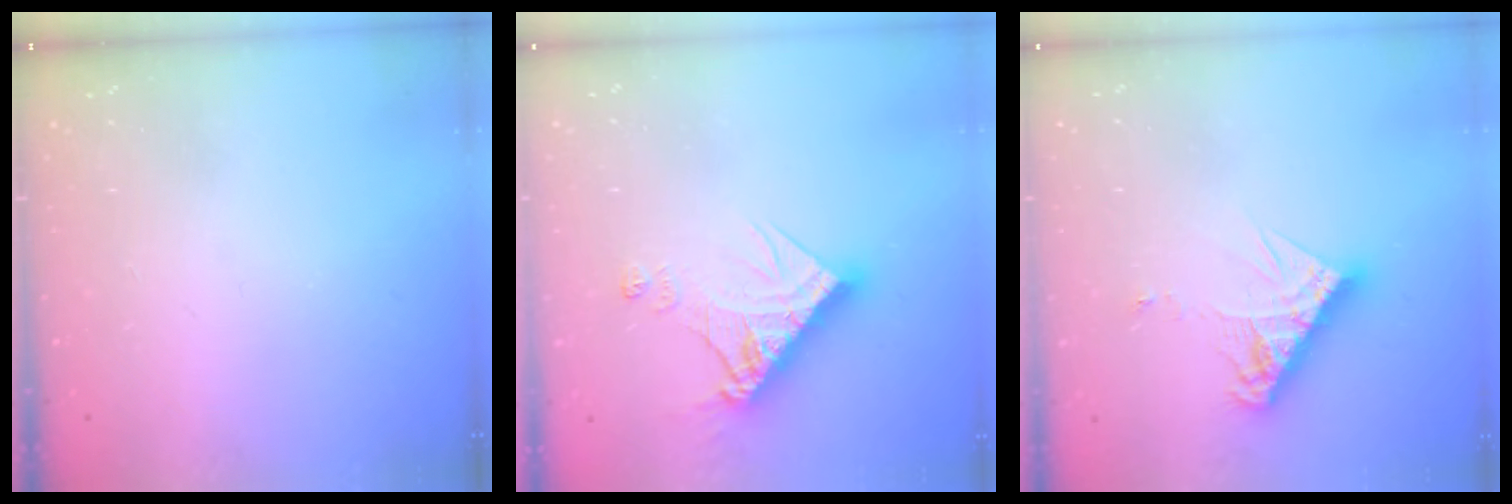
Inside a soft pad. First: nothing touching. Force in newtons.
{"total": 13.9, "press": 13.8, "slide": 1.5}
{"total": 10.5, "press": 10.4, "slide": 0.9}